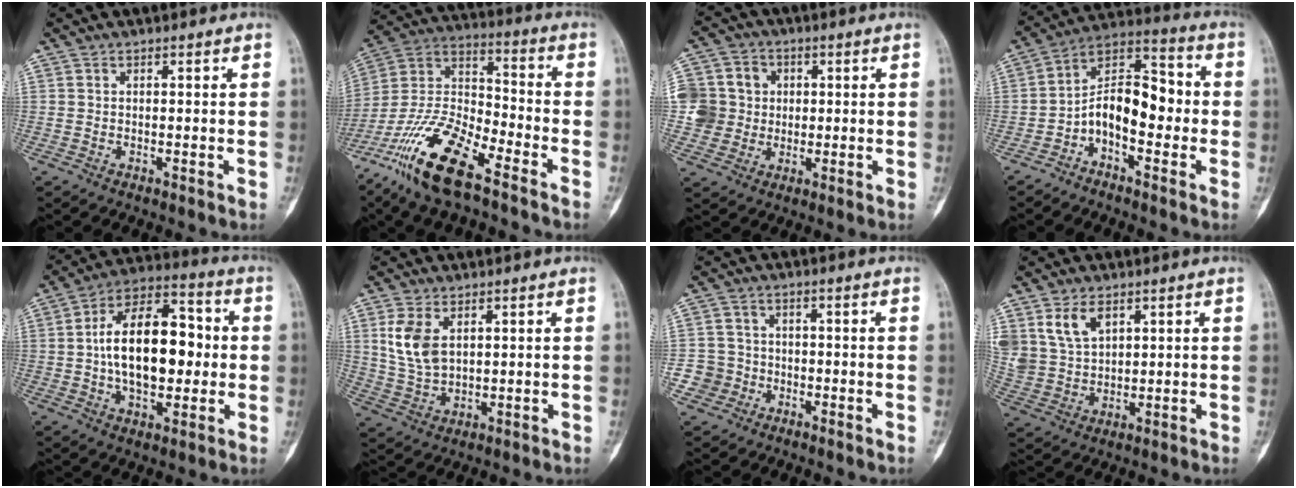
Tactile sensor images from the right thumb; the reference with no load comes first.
{"total": 18.2, "force": [-11.8, 5.4, 12.7], "torque": [-0.252, 0.058, -0.226]}
{"total": 10.4, "force": [0.8, 10.0, 3.0], "torque": [-0.034, 0.018, 0.016]}
{"total": 11.7, "force": [-2.8, 6.7, 9.2], "torque": [-0.128, 0.060, -0.061]}
{"total": 18.3, "force": [0.1, 10.3, 15.2], "torque": [-0.223, 0.031, -0.001]}
{"total": 8.1, "force": [2.7, 4.7, 5.9], "torque": [-0.117, -0.007, 0.066]}
{"total": 4.2, "force": [-1.4, 3.9, 0.0], "torque": [0.023, 0.016, -0.029]}
{"total": 8.5, "force": [4.4, 5.4, 4.9], "torque": [-0.086, -0.013, 0.101]}